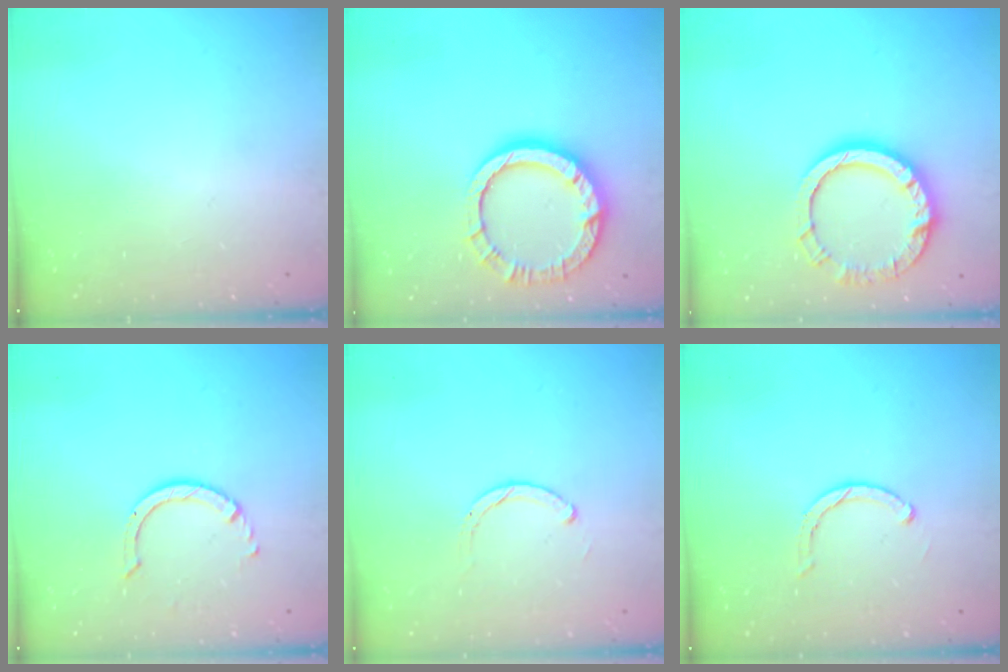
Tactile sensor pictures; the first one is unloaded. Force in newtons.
{"total": 13.2, "press": 13.1, "slide": 1.6}
{"total": 13.4, "press": 13.4, "slide": 1.4}
{"total": 3.3, "press": 3.2, "slide": 0.4}
{"total": 1.8, "press": 1.8, "slide": 0.2}
{"total": 2.8, "press": 2.7, "slide": 0.3}